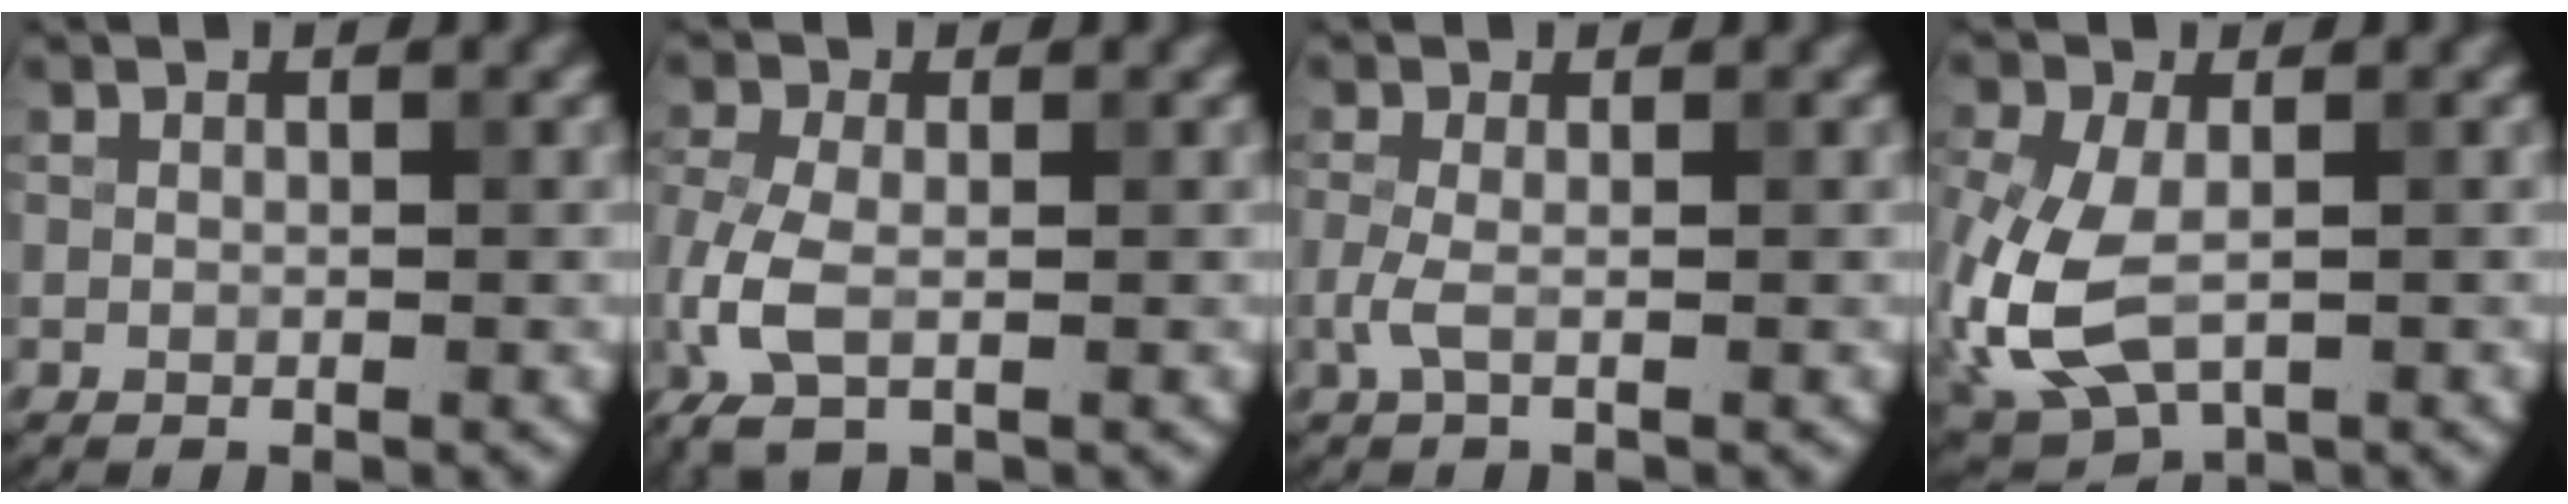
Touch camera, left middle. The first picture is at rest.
{"total": 4.5, "force": [-1.3, 2.2, 3.7], "torque": [-0.104, -0.007, -0.029]}
{"total": 1.6, "force": [-0.3, 0.4, 1.5], "torque": [-0.037, -0.002, -0.010]}
{"total": 8.8, "force": [-1.7, 5.3, 6.8], "torque": [-0.177, -0.016, -0.036]}